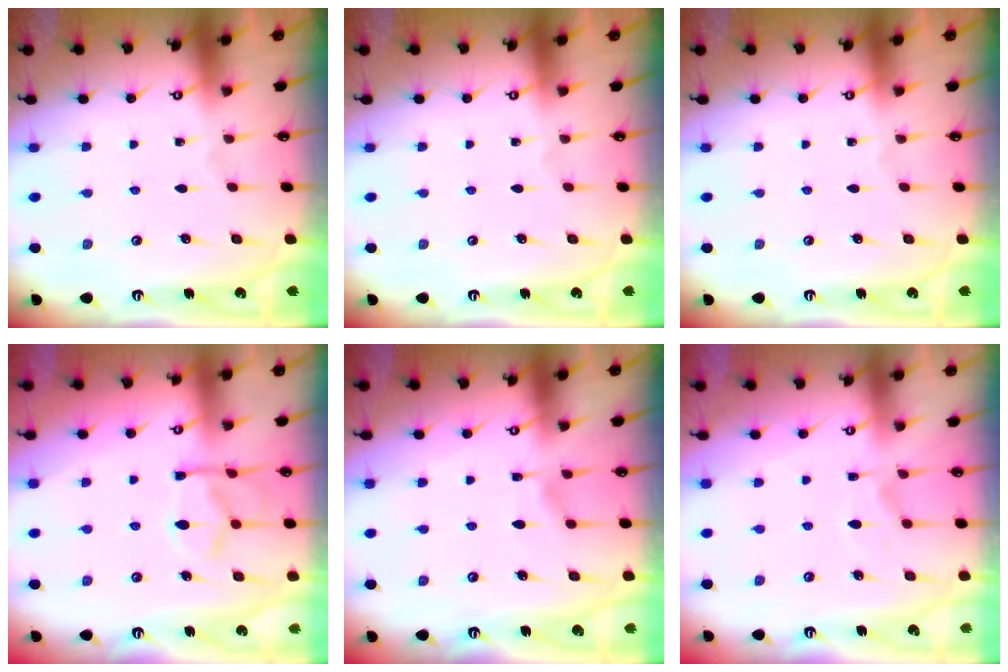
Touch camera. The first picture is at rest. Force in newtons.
{"total": 0.0}
{"total": 0.0}
{"total": 12.9, "press": 12.9, "slide": 1.3}
{"total": 5.4, "press": 5.4, "slide": 0.6}
{"total": 5.4, "press": 5.2, "slide": 1.3}